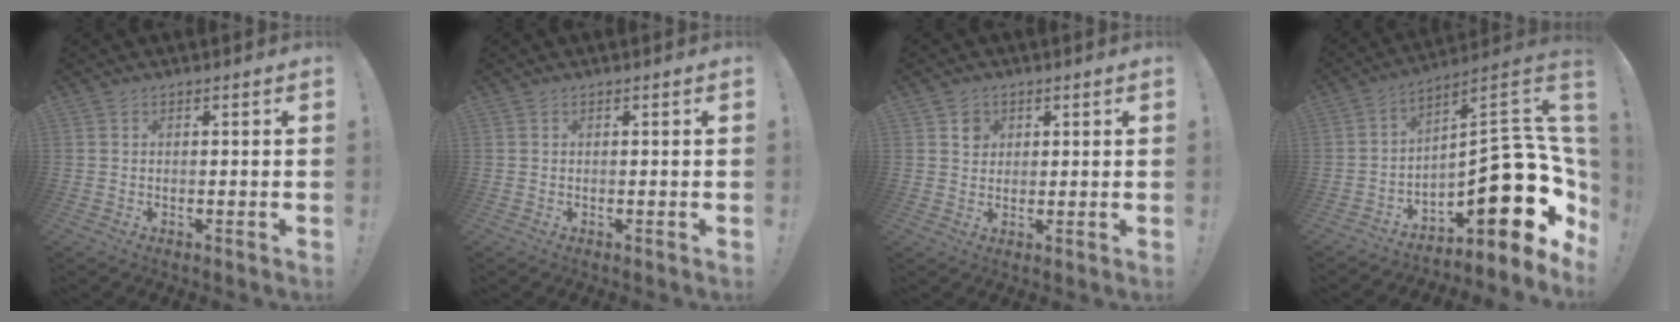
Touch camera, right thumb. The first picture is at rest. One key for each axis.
{"total": 0.0}
{"total": 3.3, "fx": 1.5, "fy": 2.8, "fz": 0.6, "tx": 0.010, "ty": -0.010, "tz": 0.022}
{"total": 21.6, "fx": -5.2, "fy": 9.4, "fz": 18.7, "tx": -0.235, "ty": 0.012, "tz": -0.074}